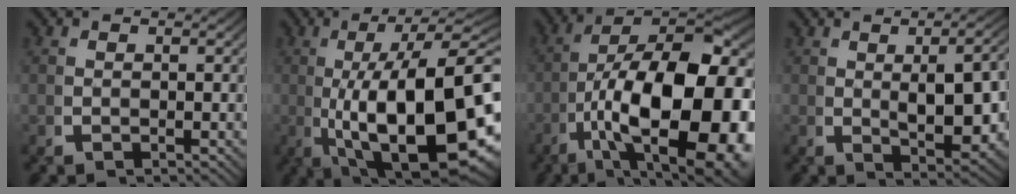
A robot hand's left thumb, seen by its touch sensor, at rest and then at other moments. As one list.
[{"total": 21.0, "force": [-2.8, 11.2, 17.5], "torque": [-0.321, -0.077, 0.012]}, {"total": 22.4, "force": [-2.1, 13.0, 18.0], "torque": [-0.307, -0.083, 0.012]}, {"total": 7.3, "force": [-0.2, 3.2, 6.5], "torque": [-0.100, -0.016, 0.016]}]